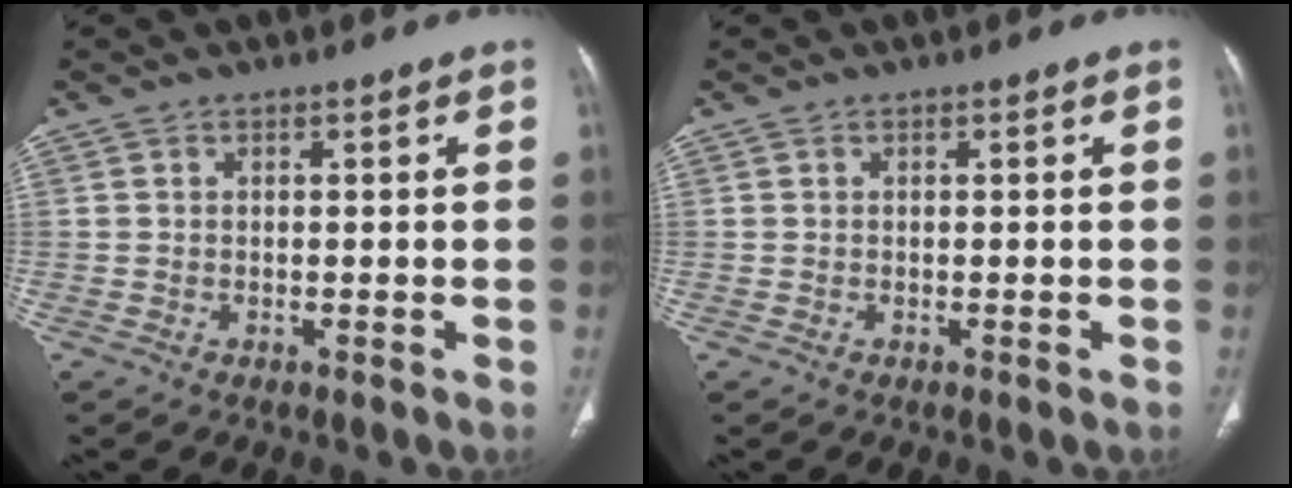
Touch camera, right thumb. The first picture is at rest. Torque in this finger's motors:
{"motor_torque": [0.00, 0.00, -0.02, -0.03, 0.00]}